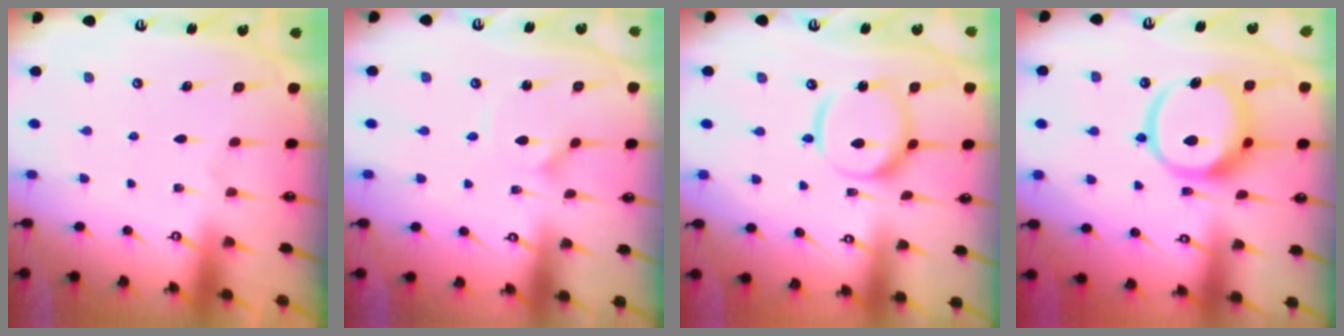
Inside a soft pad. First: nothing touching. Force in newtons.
{"total": 0.9, "press": 0.9, "slide": 0.0}
{"total": 12.8, "press": 12.7, "slide": 1.4}
{"total": 14.2, "press": 14.0, "slide": 2.3}